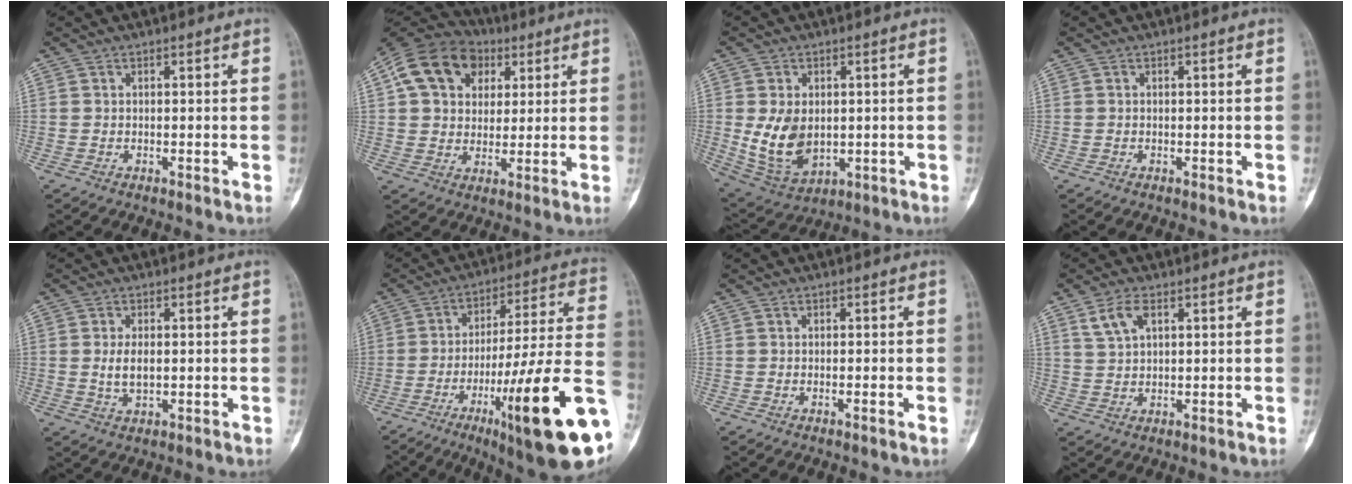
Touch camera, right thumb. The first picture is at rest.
{"total": 15.8, "force": [5.6, 11.8, 8.8], "torque": [-0.136, 0.013, 0.089]}
{"total": 10.2, "force": [0.2, 7.1, 7.4], "torque": [-0.120, -0.010, 0.026]}
{"total": 0.0}
{"total": 4.0, "force": [0.3, 2.1, 3.4], "torque": [-0.064, -0.006, 0.008]}
{"total": 26.1, "force": [-9.6, 3.6, 24.0], "torque": [-0.333, 0.028, -0.138]}
{"total": 0.8, "force": [-0.3, 0.1, 0.8], "torque": [-0.016, 0.002, -0.002]}
{"total": 4.5, "force": [2.3, 1.2, 3.6], "torque": [-0.086, -0.002, 0.056]}